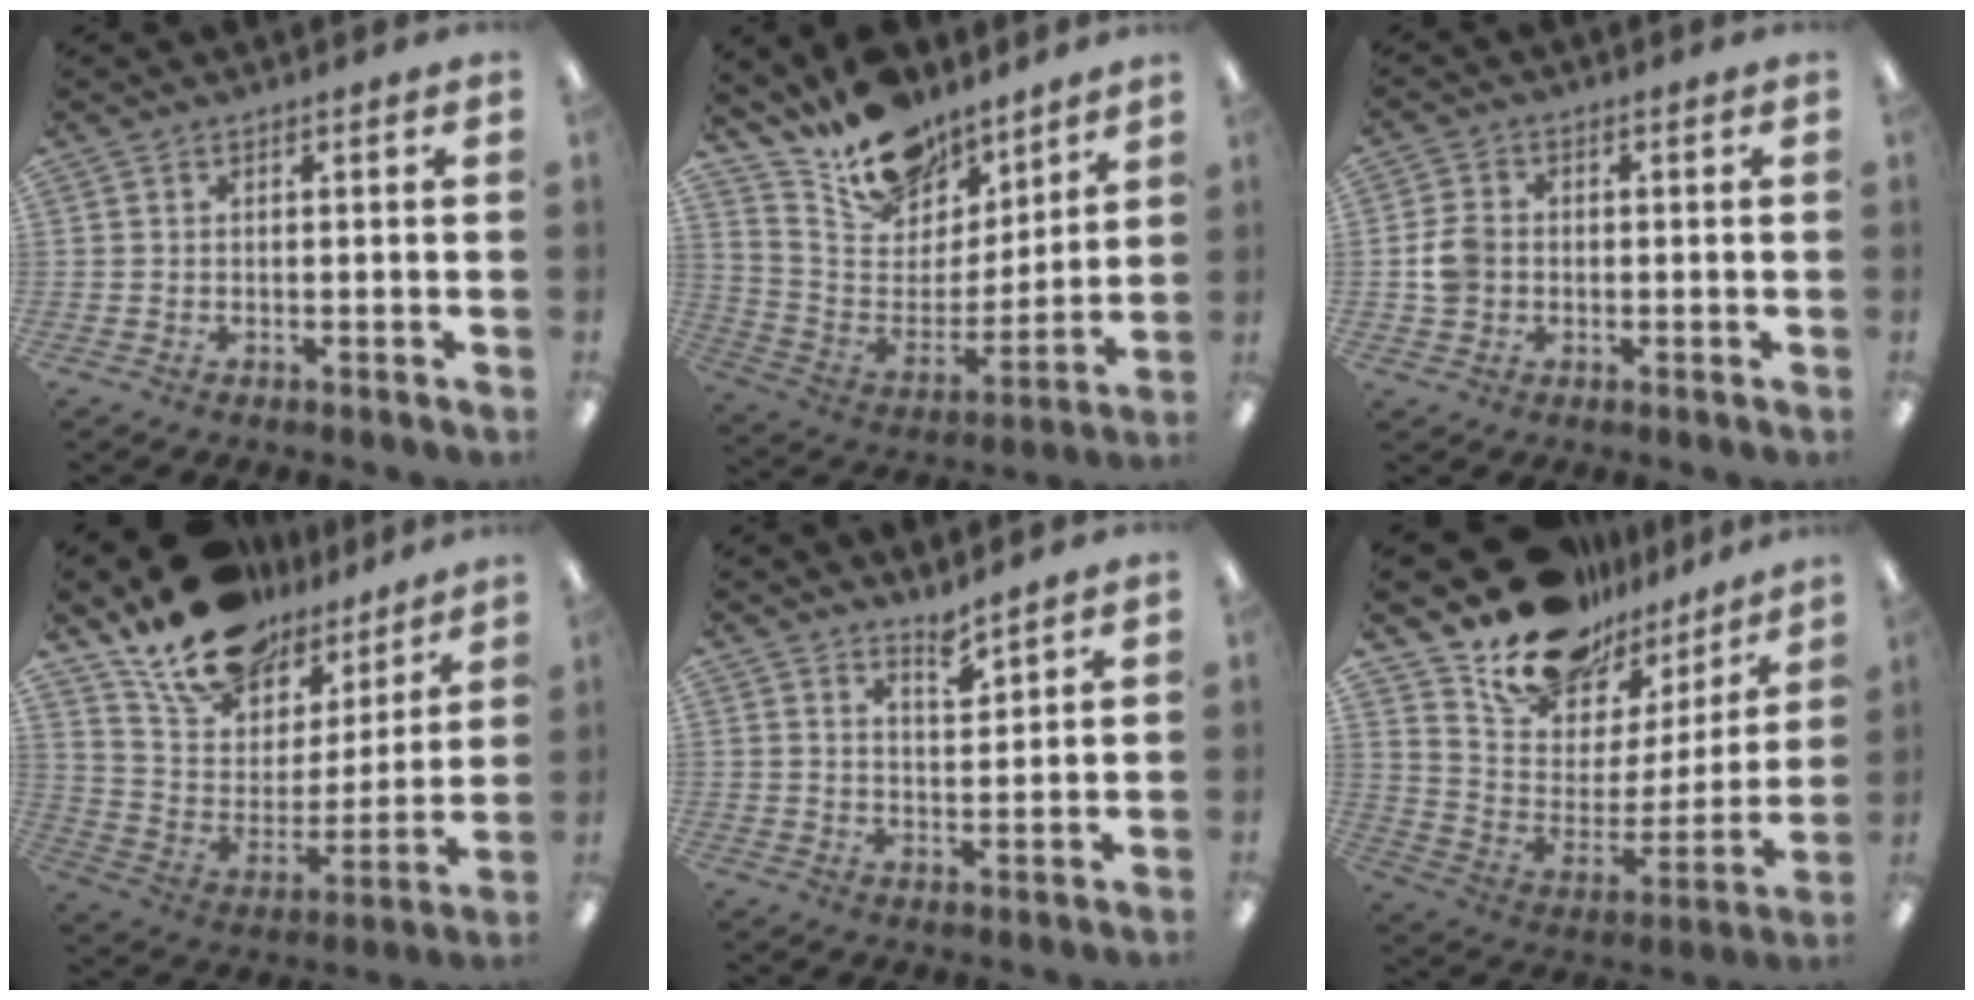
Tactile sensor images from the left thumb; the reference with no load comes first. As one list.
[{"total": 17.4, "force": [14.3, 8.7, 4.6], "torque": [-0.101, -0.108, 0.267]}, {"total": 5.4, "force": [-0.3, 4.6, 2.8], "torque": [-0.050, 0.007, -0.004]}, {"total": 18.0, "force": [14.4, 9.3, 5.6], "torque": [-0.120, -0.100, 0.266]}, {"total": 4.2, "force": [3.9, 0.6, 1.2], "torque": [-0.016, -0.030, 0.069]}, {"total": 17.3, "force": [14.5, 8.4, 4.0], "torque": [-0.080, -0.113, 0.259]}]